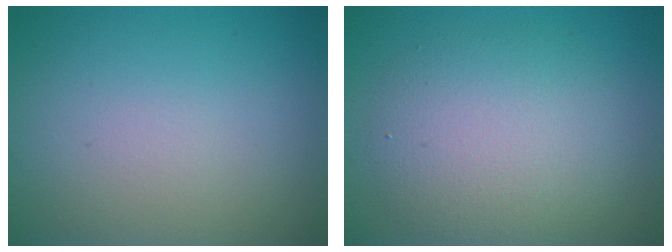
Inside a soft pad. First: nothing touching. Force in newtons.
{"total": 5.6, "press": 5.6, "slide": 0.5}